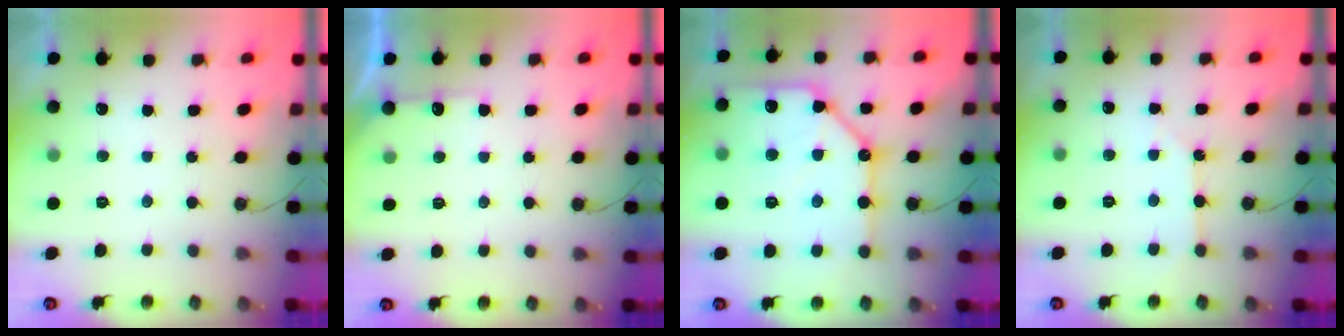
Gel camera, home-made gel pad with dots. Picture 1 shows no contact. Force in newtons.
{"total": 4.4, "press": 4.4, "slide": 0.6}
{"total": 19.4, "press": 19.3, "slide": 1.9}
{"total": 2.5, "press": 2.5, "slide": 0.4}